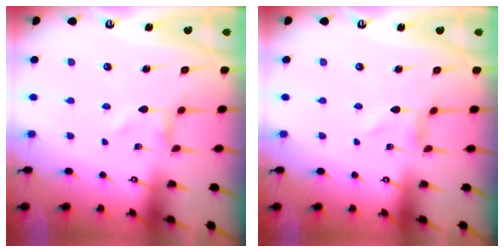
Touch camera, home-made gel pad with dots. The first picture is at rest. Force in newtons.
{"total": 0.0}